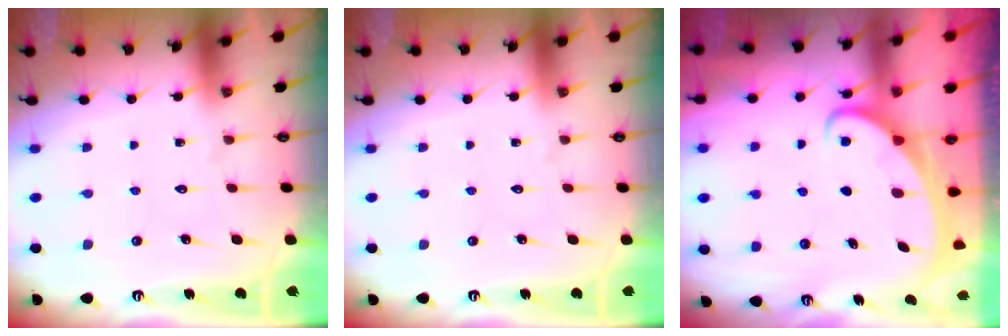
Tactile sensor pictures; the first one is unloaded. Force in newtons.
{"total": 0.0}
{"total": 2.3, "press": 2.3, "slide": 0.3}